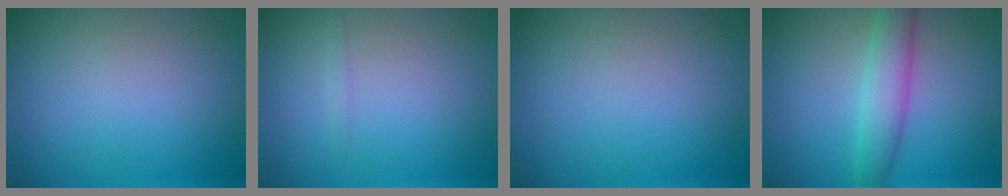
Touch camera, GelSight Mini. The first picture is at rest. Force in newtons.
{"total": 0.5, "press": 0.5, "slide": 0.0}
{"total": 0.0}
{"total": 3.9, "press": 3.9, "slide": 0.1}